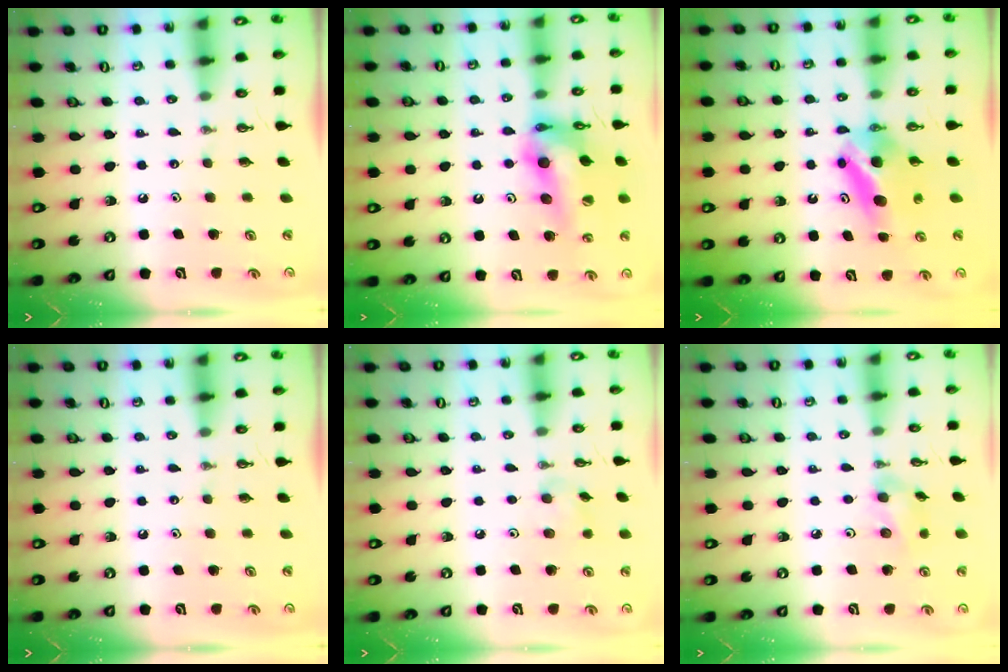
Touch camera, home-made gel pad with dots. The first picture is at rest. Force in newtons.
{"total": 18.5, "press": 17.8, "slide": 5.3}
{"total": 9.6, "press": 5.5, "slide": 7.9}
{"total": 0.0}
{"total": 5.8, "press": 5.4, "slide": 2.1}
{"total": 7.8, "press": 7.4, "slide": 2.5}